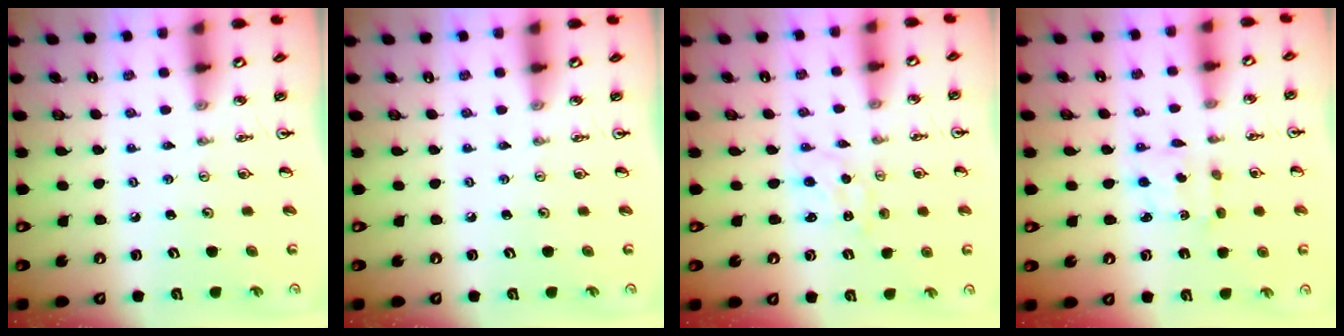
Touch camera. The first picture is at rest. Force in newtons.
{"total": 0.0}
{"total": 0.0}
{"total": 2.4, "press": 2.3, "slide": 0.6}